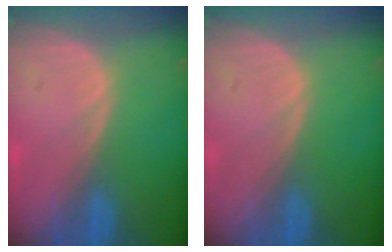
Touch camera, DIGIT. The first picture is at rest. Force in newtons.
{"total": 0.0}